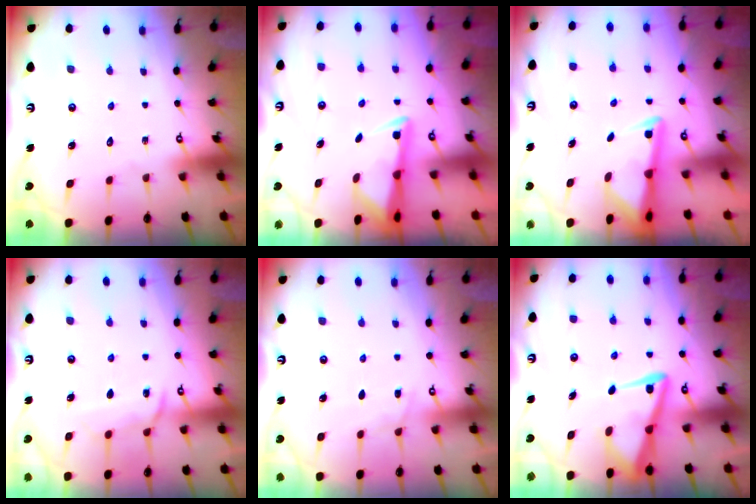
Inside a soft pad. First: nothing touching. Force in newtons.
{"total": 3.0, "press": 3.0, "slide": 0.5}
{"total": 2.8, "press": 2.7, "slide": 0.7}
{"total": 10.3, "press": 10.3, "slide": 0.9}
{"total": 5.6, "press": 5.5, "slide": 0.6}
{"total": 8.4, "press": 8.3, "slide": 0.9}